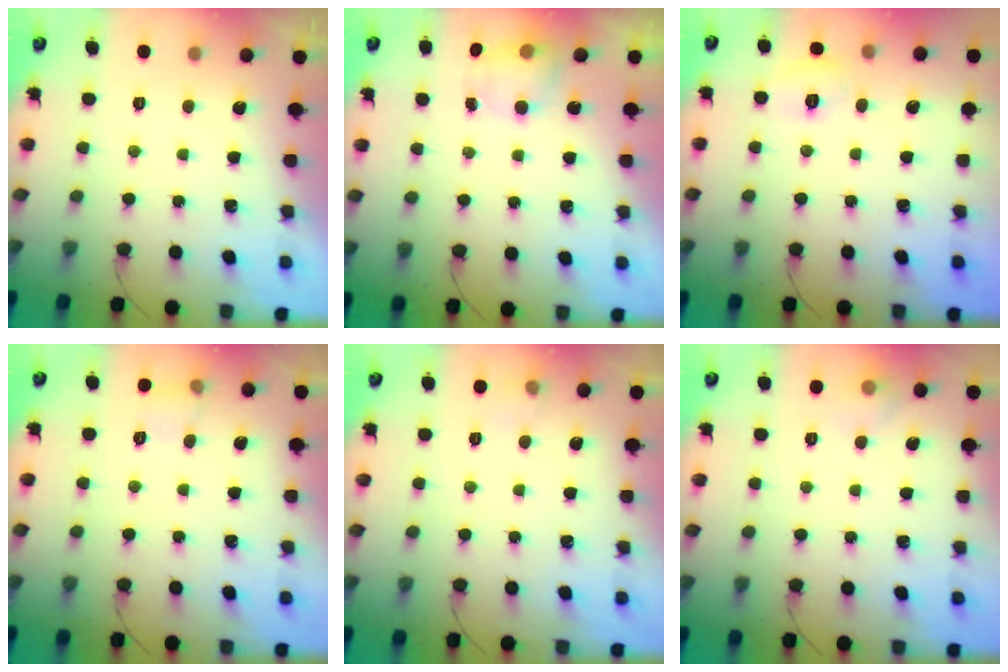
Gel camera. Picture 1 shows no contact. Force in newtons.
{"total": 5.2, "press": 5.2, "slide": 0.7}
{"total": 5.1, "press": 4.9, "slide": 1.3}
{"total": 5.2, "press": 4.9, "slide": 1.7}
{"total": 4.8, "press": 4.5, "slide": 1.8}
{"total": 5.3, "press": 5.0, "slide": 1.8}